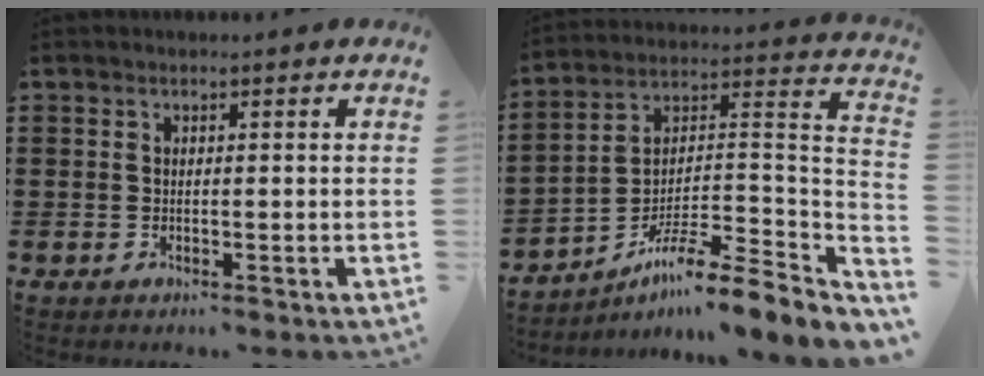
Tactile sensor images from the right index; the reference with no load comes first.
{"total": 8.4, "force": [-6.5, 0.8, 5.2], "torque": [-0.087, -0.008, -0.135]}